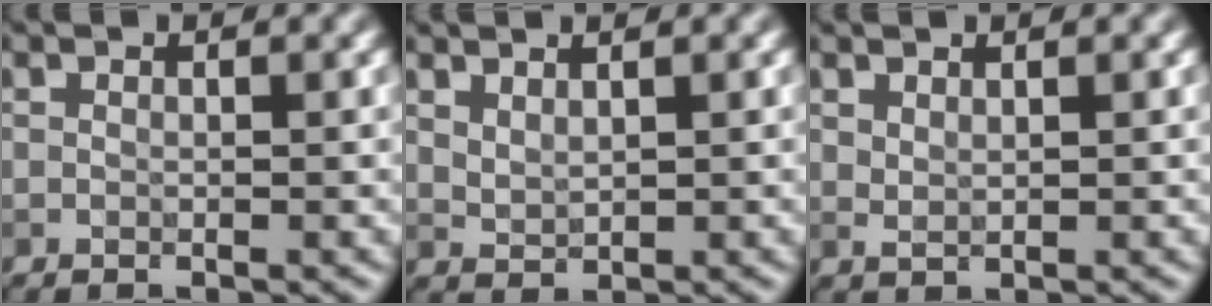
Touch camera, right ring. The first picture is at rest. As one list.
[{"total": 1.3, "force": [1.1, 0.5, 0.5], "torque": [-0.015, -0.001, 0.028]}, {"total": 0.9, "force": [0.8, 0.2, 0.3], "torque": [-0.011, -0.001, 0.019]}]